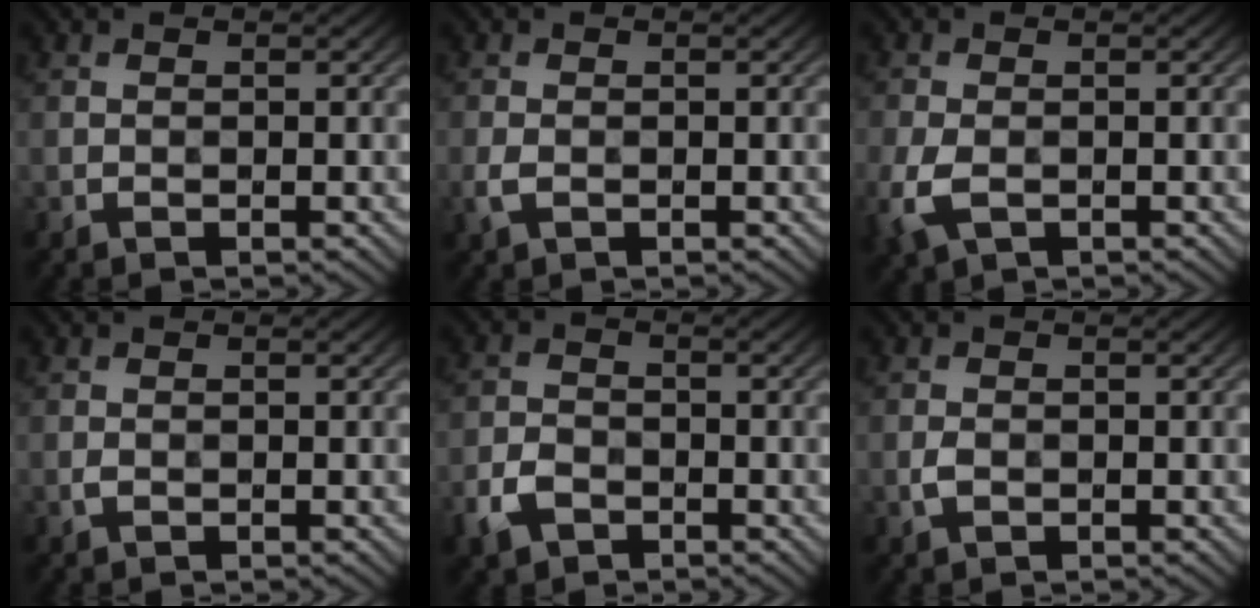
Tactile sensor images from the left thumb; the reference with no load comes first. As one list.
[{"total": 1.9, "force": [-0.7, 1.2, 1.3], "torque": [-0.038, -0.005, -0.013]}, {"total": 4.8, "force": [-1.8, 2.9, 3.4], "torque": [-0.096, -0.011, -0.039]}, {"total": 0.6, "force": [-0.2, 0.4, 0.4], "torque": [-0.011, -0.001, -0.004]}, {"total": 4.1, "force": [-2.3, 2.7, 2.0], "torque": [-0.049, -0.007, -0.054]}, {"total": 1.3, "force": [-0.4, 0.8, 0.9], "torque": [-0.023, 0.000, -0.009]}]